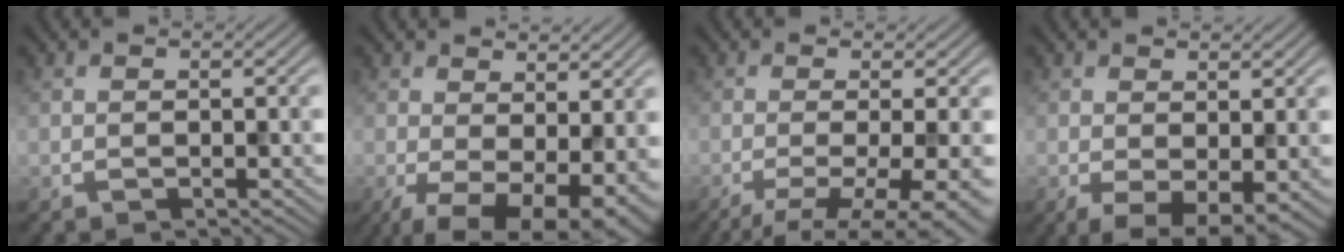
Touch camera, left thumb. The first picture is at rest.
{"total": 9.8, "force": [-1.9, 5.0, 8.2], "torque": [-0.136, -0.032, -0.019]}
{"total": 8.8, "force": [-3.6, 2.4, 7.7], "torque": [-0.112, -0.014, -0.042]}
{"total": 5.4, "force": [-1.3, 2.5, 4.6], "torque": [-0.083, -0.014, -0.016]}